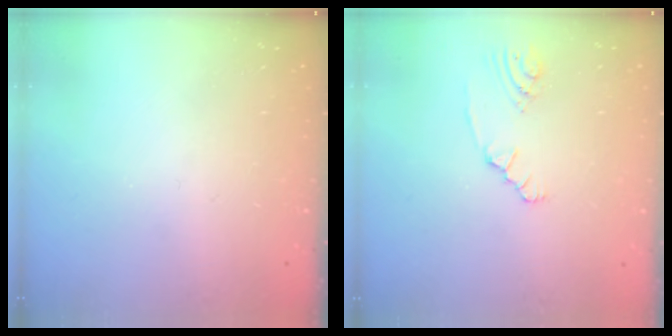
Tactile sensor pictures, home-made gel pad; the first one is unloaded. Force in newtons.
{"total": 2.5, "press": 2.3, "slide": 1.1}